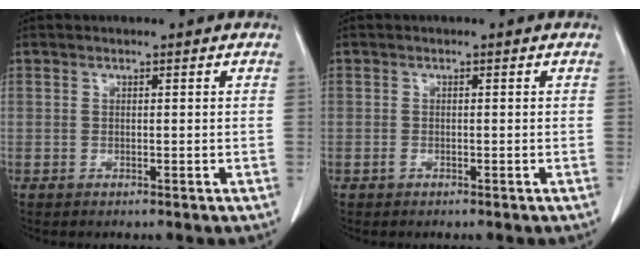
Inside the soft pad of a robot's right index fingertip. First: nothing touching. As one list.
[{"total": 0.5, "force": [-0.3, 0.4, 0.1], "torque": [-0.005, 0.002, -0.007]}]